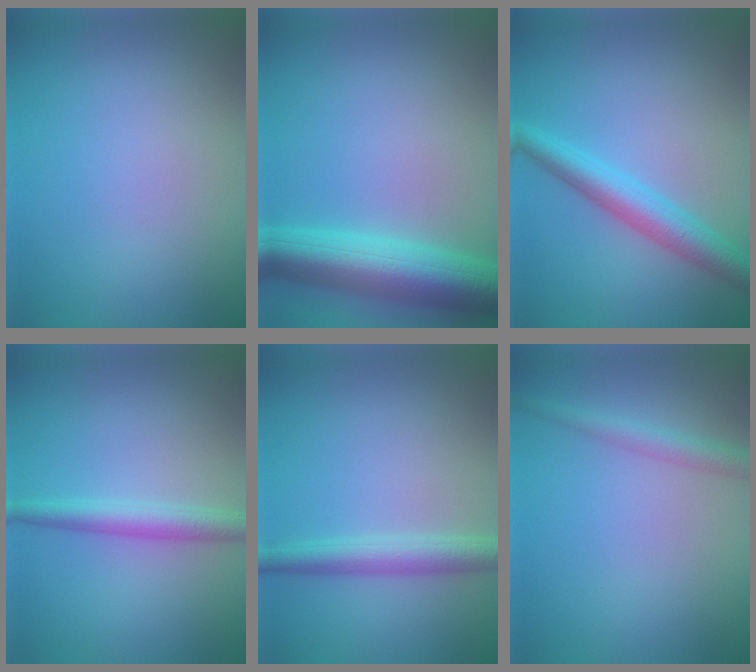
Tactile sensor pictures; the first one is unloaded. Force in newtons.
{"total": 8.2, "press": 8.2, "slide": 0.2}
{"total": 4.4, "press": 4.4, "slide": 0.1}
{"total": 2.9, "press": 2.9, "slide": 0.1}
{"total": 3.3, "press": 3.3, "slide": 0.1}
{"total": 2.1, "press": 2.1, "slide": 0.1}